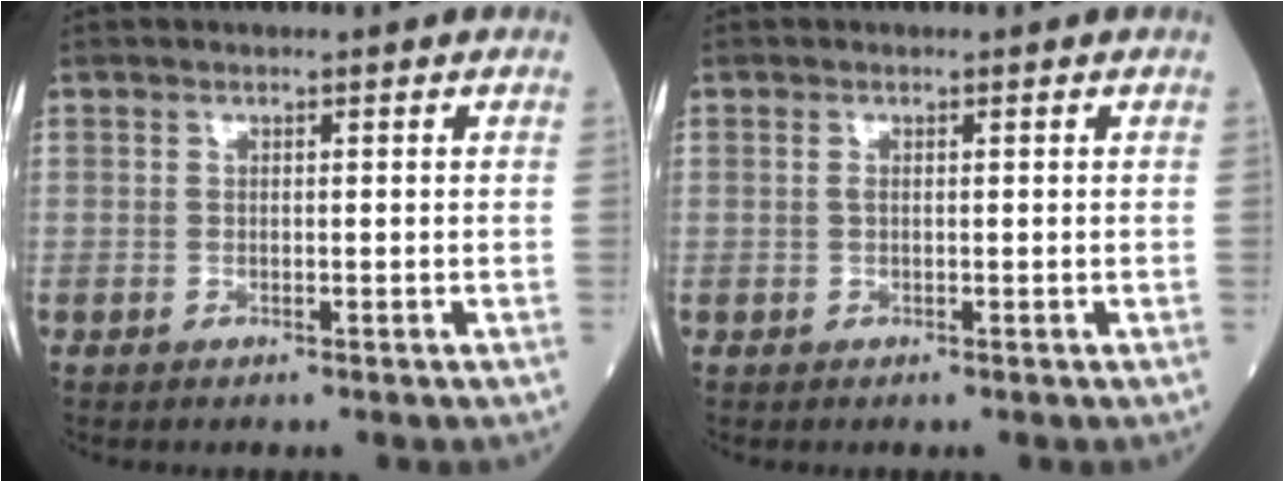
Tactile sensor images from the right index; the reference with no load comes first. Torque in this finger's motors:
{"motor_torque": [-0.07, -0.04, -0.02, 0.00]}